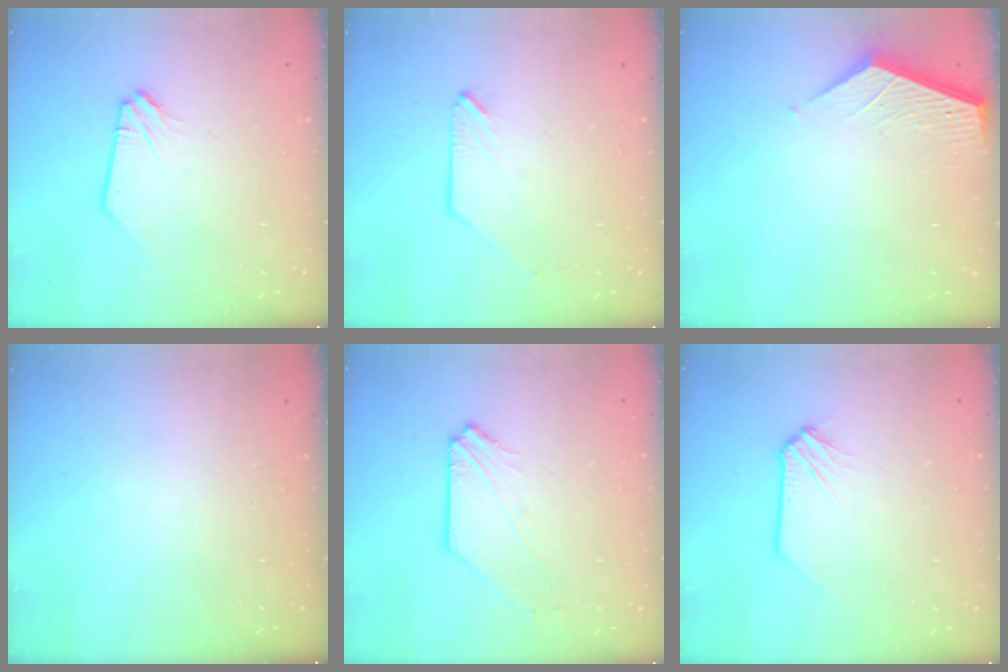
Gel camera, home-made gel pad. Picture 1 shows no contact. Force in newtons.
{"total": 0.7, "press": 0.7, "slide": 0.1}
{"total": 3.6, "press": 3.6, "slide": 0.4}
{"total": 0.0}
{"total": 2.4, "press": 2.4, "slide": 0.3}
{"total": 0.6, "press": 0.6, "slide": 0.1}